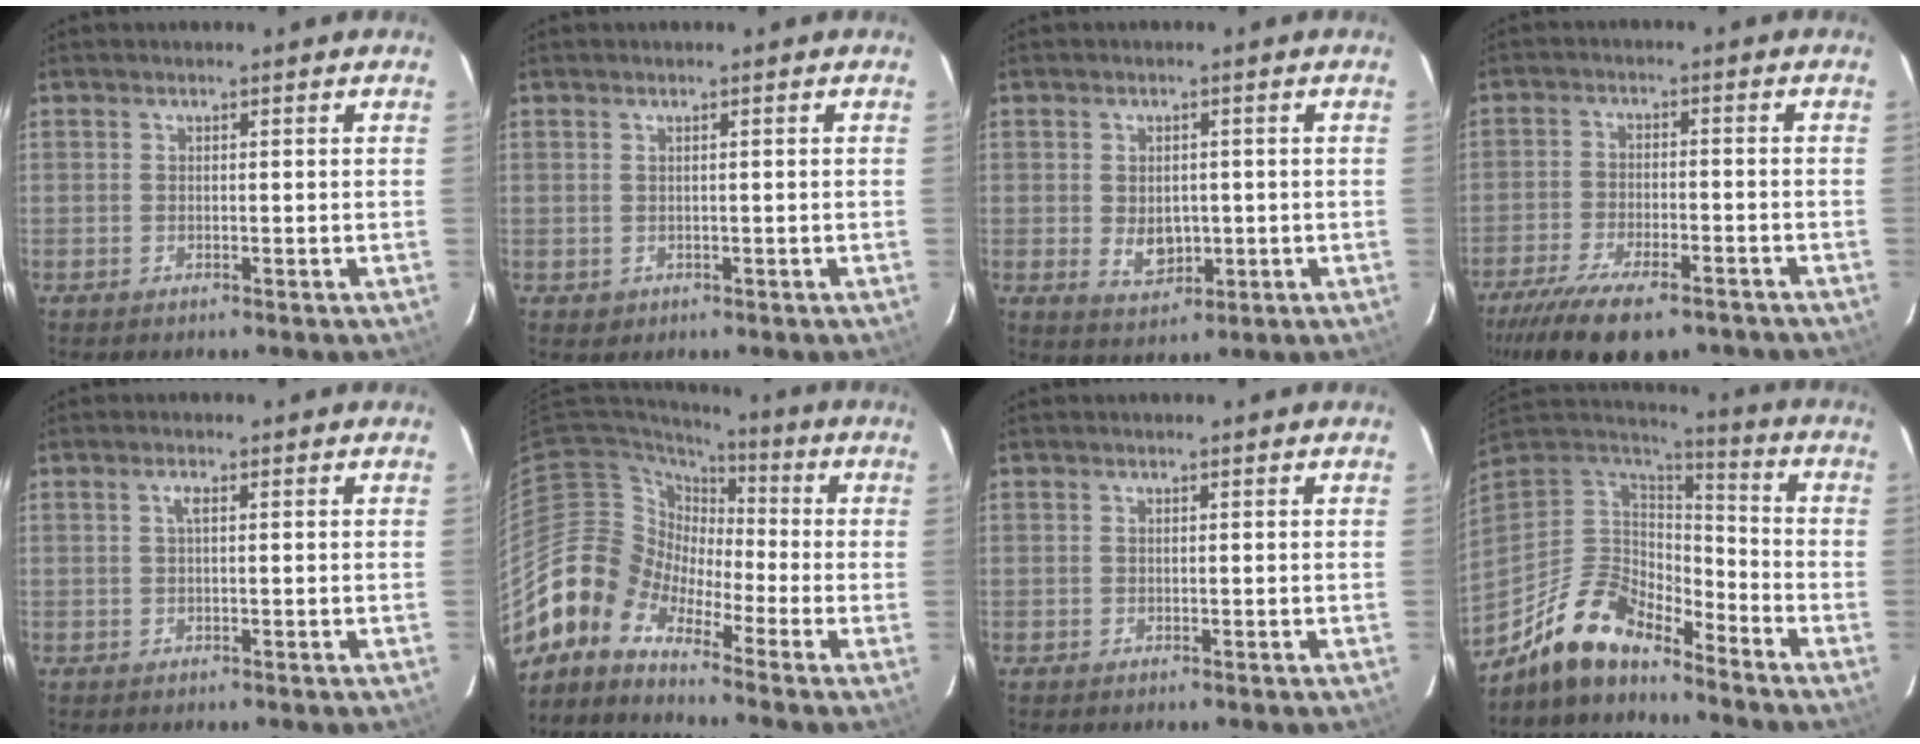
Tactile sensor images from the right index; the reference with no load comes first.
{"total": 1.2, "force": [0.2, 1.1, 0.2], "torque": [0.003, 0.003, 0.007]}
{"total": 5.2, "force": [-0.5, 3.8, 3.5], "torque": [-0.060, -0.007, 0.002]}
{"total": 16.6, "force": [-12.4, 5.7, 9.5], "torque": [-0.200, -0.040, -0.197]}
{"total": 1.2, "force": [0.3, 0.2, 1.2], "torque": [-0.023, 0.004, 0.003]}
{"total": 7.9, "force": [-5.8, 5.4, 0.2], "torque": [-0.010, 0.037, -0.142]}
{"total": 0.0}
{"total": 14.9, "force": [-12.0, 5.3, 6.9], "torque": [-0.148, 0.004, -0.229]}